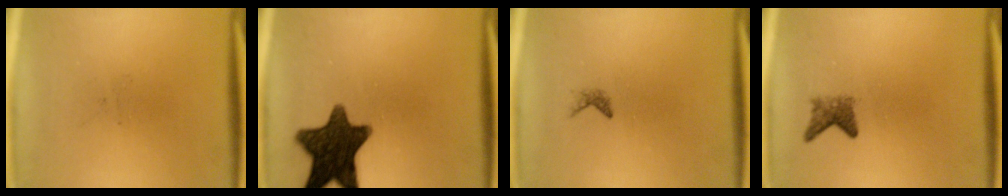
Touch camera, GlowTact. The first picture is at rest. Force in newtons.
{"total": 13.6}
{"total": 0.6}
{"total": 2.1}